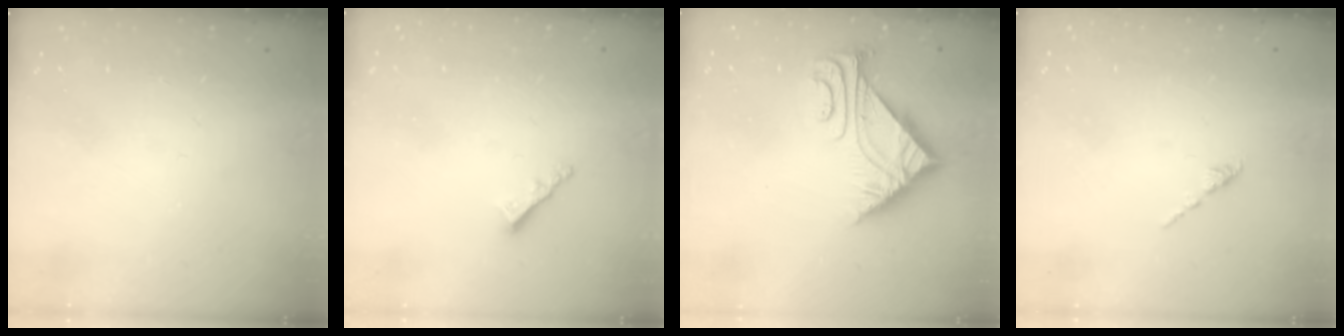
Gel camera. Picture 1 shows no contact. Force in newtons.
{"total": 2.3, "press": 2.3, "slide": 0.1}
{"total": 5.2, "press": 5.2, "slide": 0.8}
{"total": 1.6, "press": 1.5, "slide": 0.6}